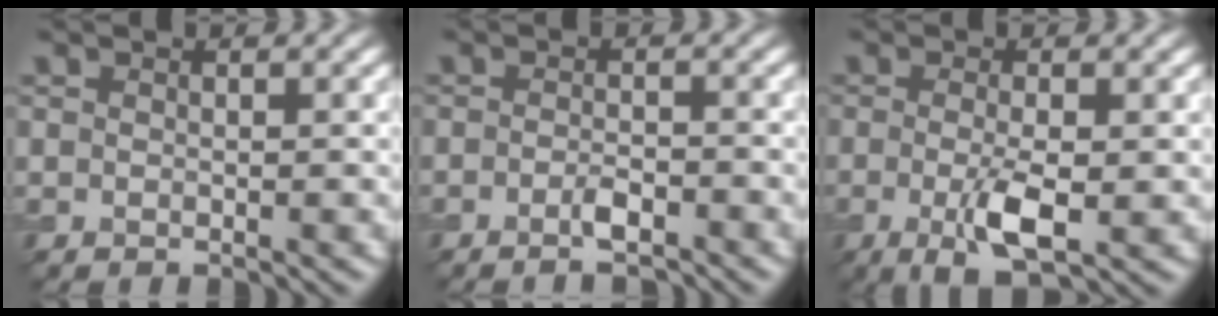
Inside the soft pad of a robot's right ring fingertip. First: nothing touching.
{"total": 2.0, "force": [-1.3, 0.4, 1.5], "torque": [-0.027, -0.001, -0.025]}
{"total": 4.3, "force": [-1.0, 1.2, 4.0], "torque": [-0.083, -0.013, -0.017]}